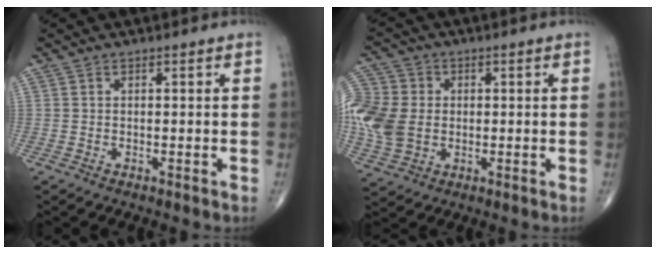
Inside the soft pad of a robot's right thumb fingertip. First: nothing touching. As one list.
[{"total": 14.9, "force": [-0.5, 12.0, 8.9], "torque": [-0.214, 0.007, -0.006]}]